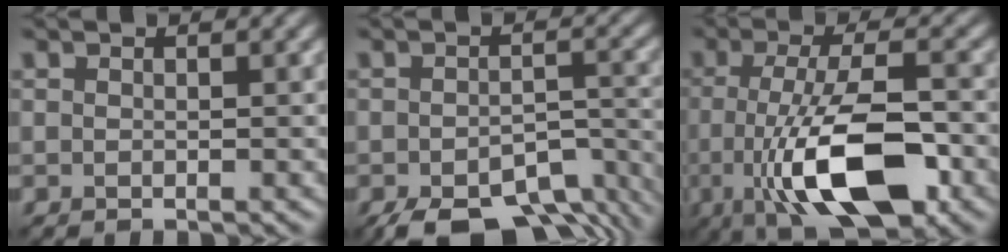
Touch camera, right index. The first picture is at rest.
{"total": 9.7, "force": [-7.2, 3.9, 5.2], "torque": [-0.065, -0.025, -0.100]}
{"total": 10.5, "force": [-3.3, 3.3, 9.3], "torque": [-0.158, 0.000, -0.056]}